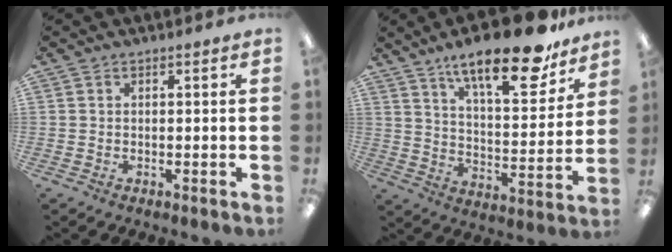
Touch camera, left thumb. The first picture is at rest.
{"total": 19.8, "force": [14.8, 5.6, 11.9], "torque": [-0.185, -0.097, 0.243]}